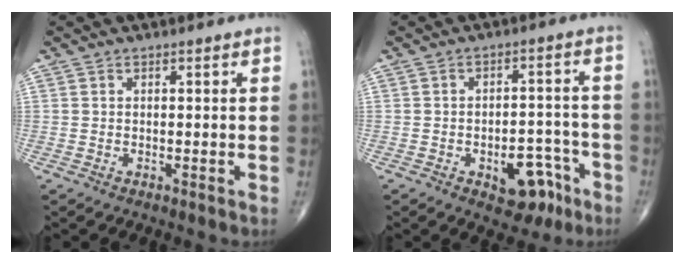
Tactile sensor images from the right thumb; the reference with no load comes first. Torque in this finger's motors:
{"motor_torque": [2.36, 1.36, 0.39, -0.64, 0.07]}